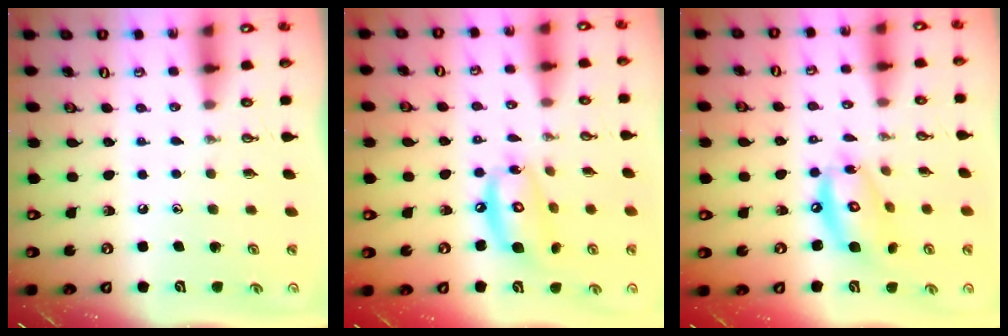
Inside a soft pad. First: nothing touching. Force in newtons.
{"total": 12.9, "press": 12.8, "slide": 1.5}
{"total": 12.7, "press": 12.7, "slide": 1.1}